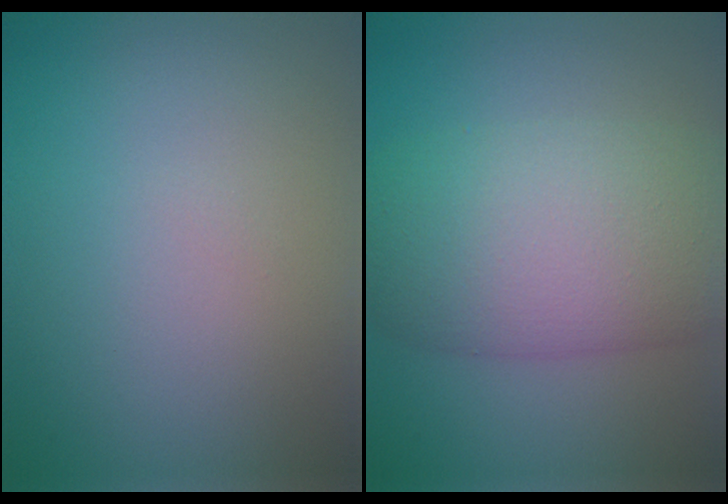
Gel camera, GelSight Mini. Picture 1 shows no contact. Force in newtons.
{"total": 9.8, "press": 9.8, "slide": 0.4}